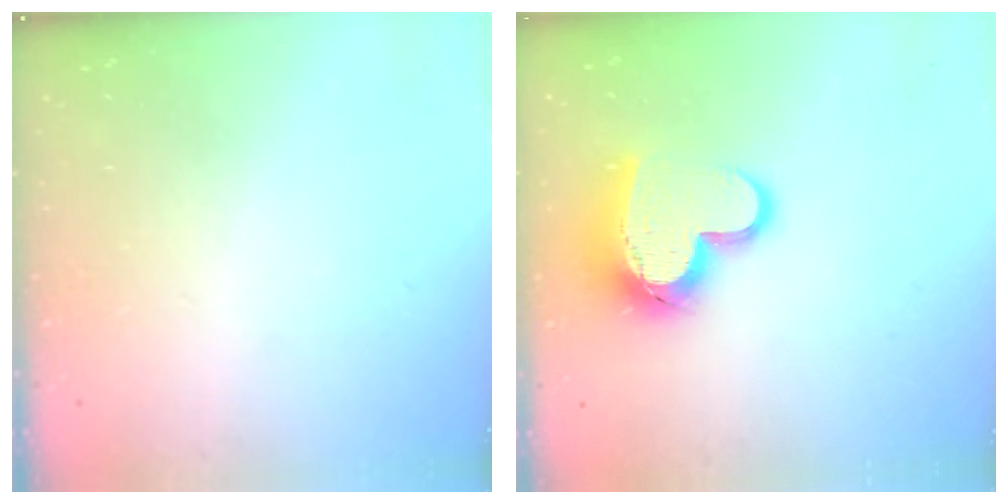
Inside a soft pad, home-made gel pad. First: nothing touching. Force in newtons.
{"total": 15.5, "press": 15.4, "slide": 1.6}